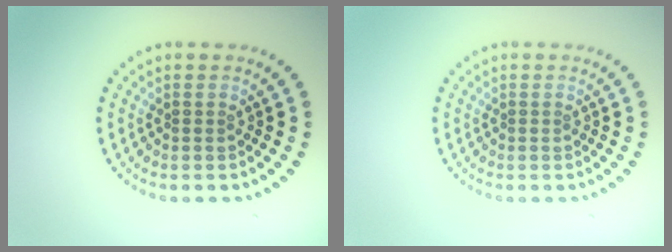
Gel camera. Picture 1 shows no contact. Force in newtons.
{"total": 0.0}